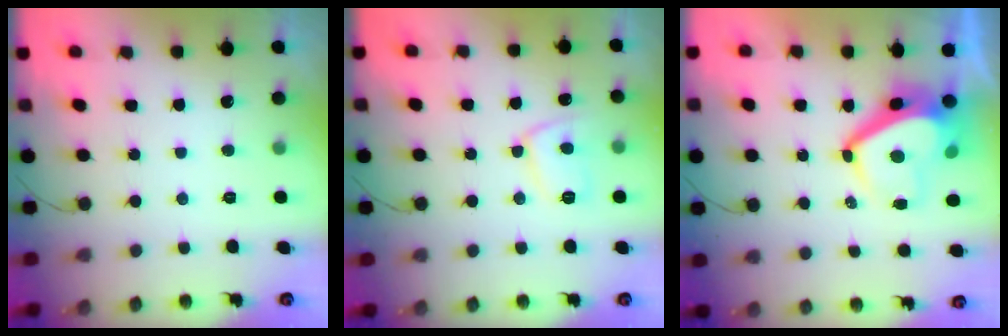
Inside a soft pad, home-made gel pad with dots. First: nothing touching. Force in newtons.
{"total": 8.9, "press": 8.9, "slide": 0.8}
{"total": 8.8, "press": 8.7, "slide": 1.4}